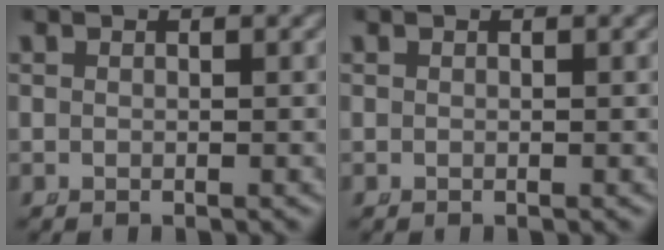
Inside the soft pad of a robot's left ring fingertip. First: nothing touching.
{"total": 0.0}